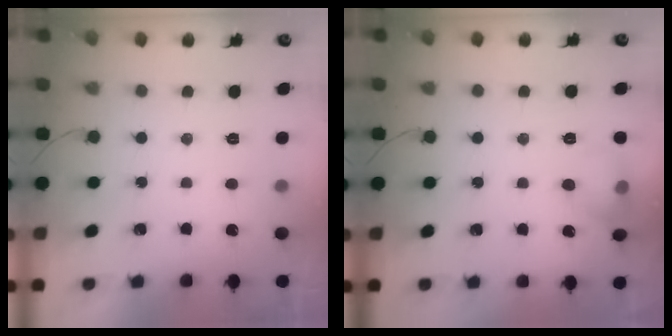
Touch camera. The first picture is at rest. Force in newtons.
{"total": 7.9, "press": 7.8, "slide": 1.3}